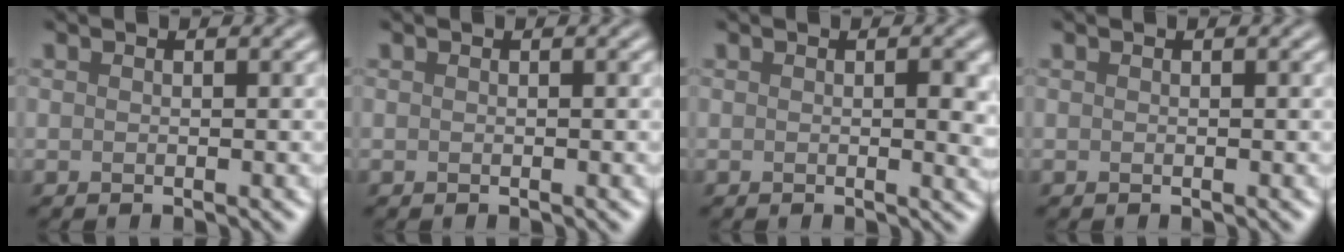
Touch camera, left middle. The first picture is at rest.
{"total": 0.0}
{"total": 2.2, "force": [0.1, 0.5, 2.2], "torque": [-0.027, -0.004, 0.001]}
{"total": 0.0}